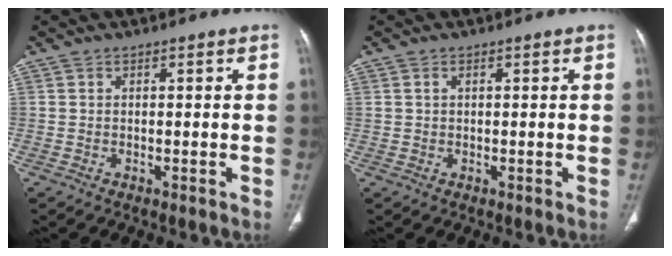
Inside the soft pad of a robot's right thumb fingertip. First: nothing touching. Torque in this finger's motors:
{"motor_torque": [-0.11, -0.02, -0.06, 0.51, -0.04]}